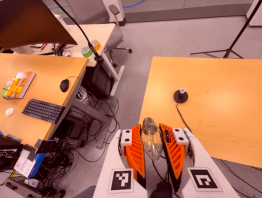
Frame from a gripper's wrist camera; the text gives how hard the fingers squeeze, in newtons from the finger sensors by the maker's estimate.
{"total": 20.5, "left": 21.8, "right": 19.1}